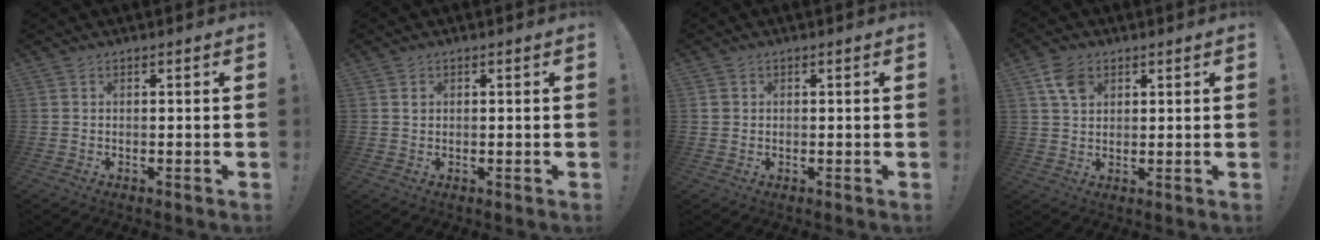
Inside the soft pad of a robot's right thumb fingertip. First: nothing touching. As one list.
[{"total": 0.7, "force": [0.4, 0.6, 0.0], "torque": [0.004, 0.000, 0.008]}, {"total": 1.4, "force": [0.5, 1.3, 0.3], "torque": [-0.001, 0.002, 0.008]}, {"total": 6.6, "force": [3.3, 4.6, 3.5], "torque": [-0.052, -0.005, 0.063]}]